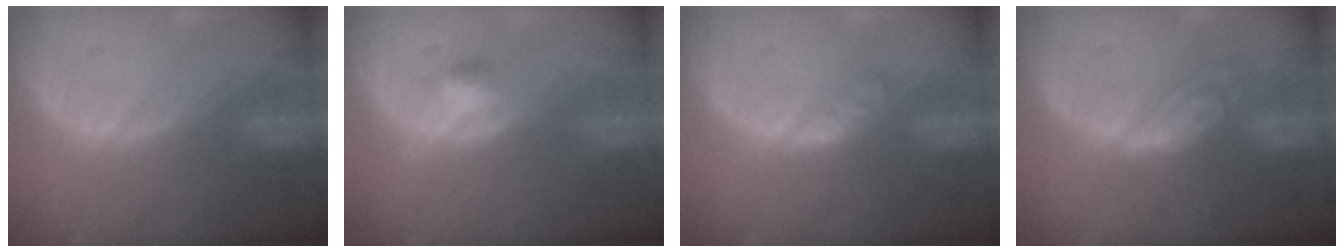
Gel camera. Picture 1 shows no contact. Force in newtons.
{"total": 2.4, "press": 2.1, "slide": 1.1}
{"total": 2.0, "press": 2.0, "slide": 0.1}
{"total": 5.6, "press": 4.9, "slide": 2.7}